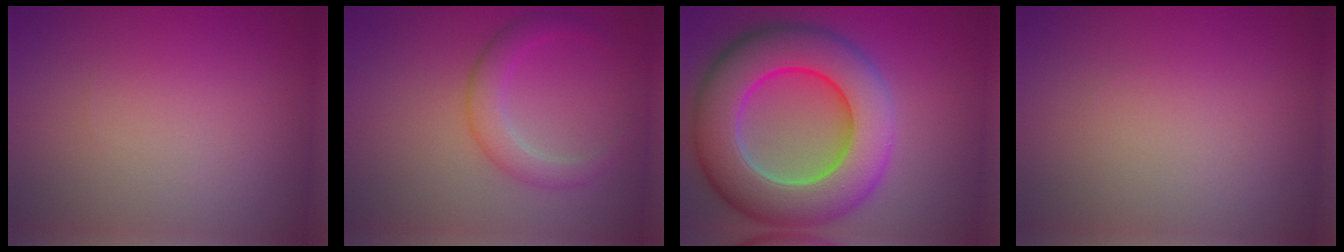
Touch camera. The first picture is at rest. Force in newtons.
{"total": 2.8, "press": 2.8, "slide": 0.2}
{"total": 13.3, "press": 13.1, "slide": 2.1}
{"total": 0.0}